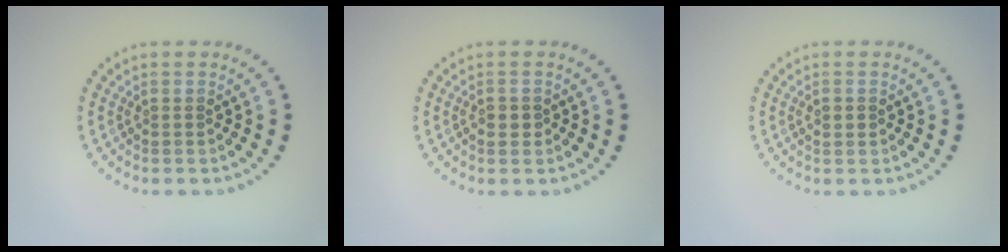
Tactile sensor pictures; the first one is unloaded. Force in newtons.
{"total": 1.3, "press": 1.3, "slide": 0.1}
{"total": 0.9, "press": 0.9, "slide": 0.1}